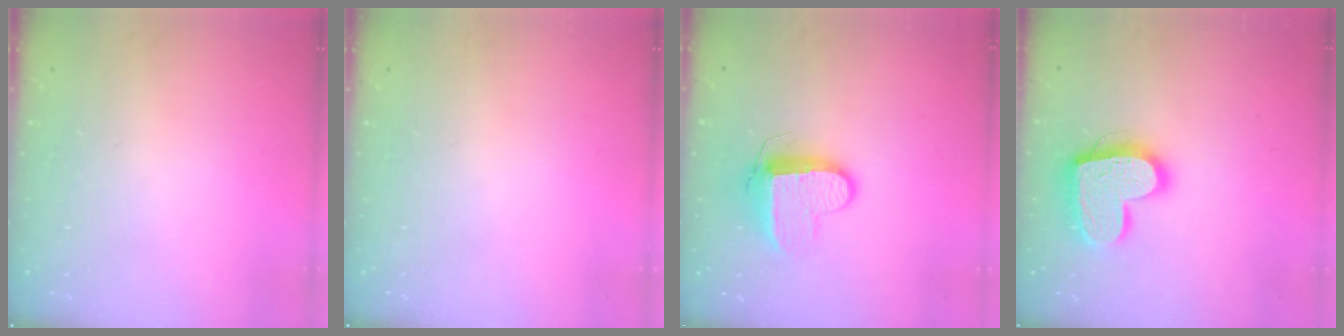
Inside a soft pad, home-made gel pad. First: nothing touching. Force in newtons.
{"total": 0.0}
{"total": 10.4, "press": 10.4, "slide": 0.5}
{"total": 17.5, "press": 17.4, "slide": 1.6}